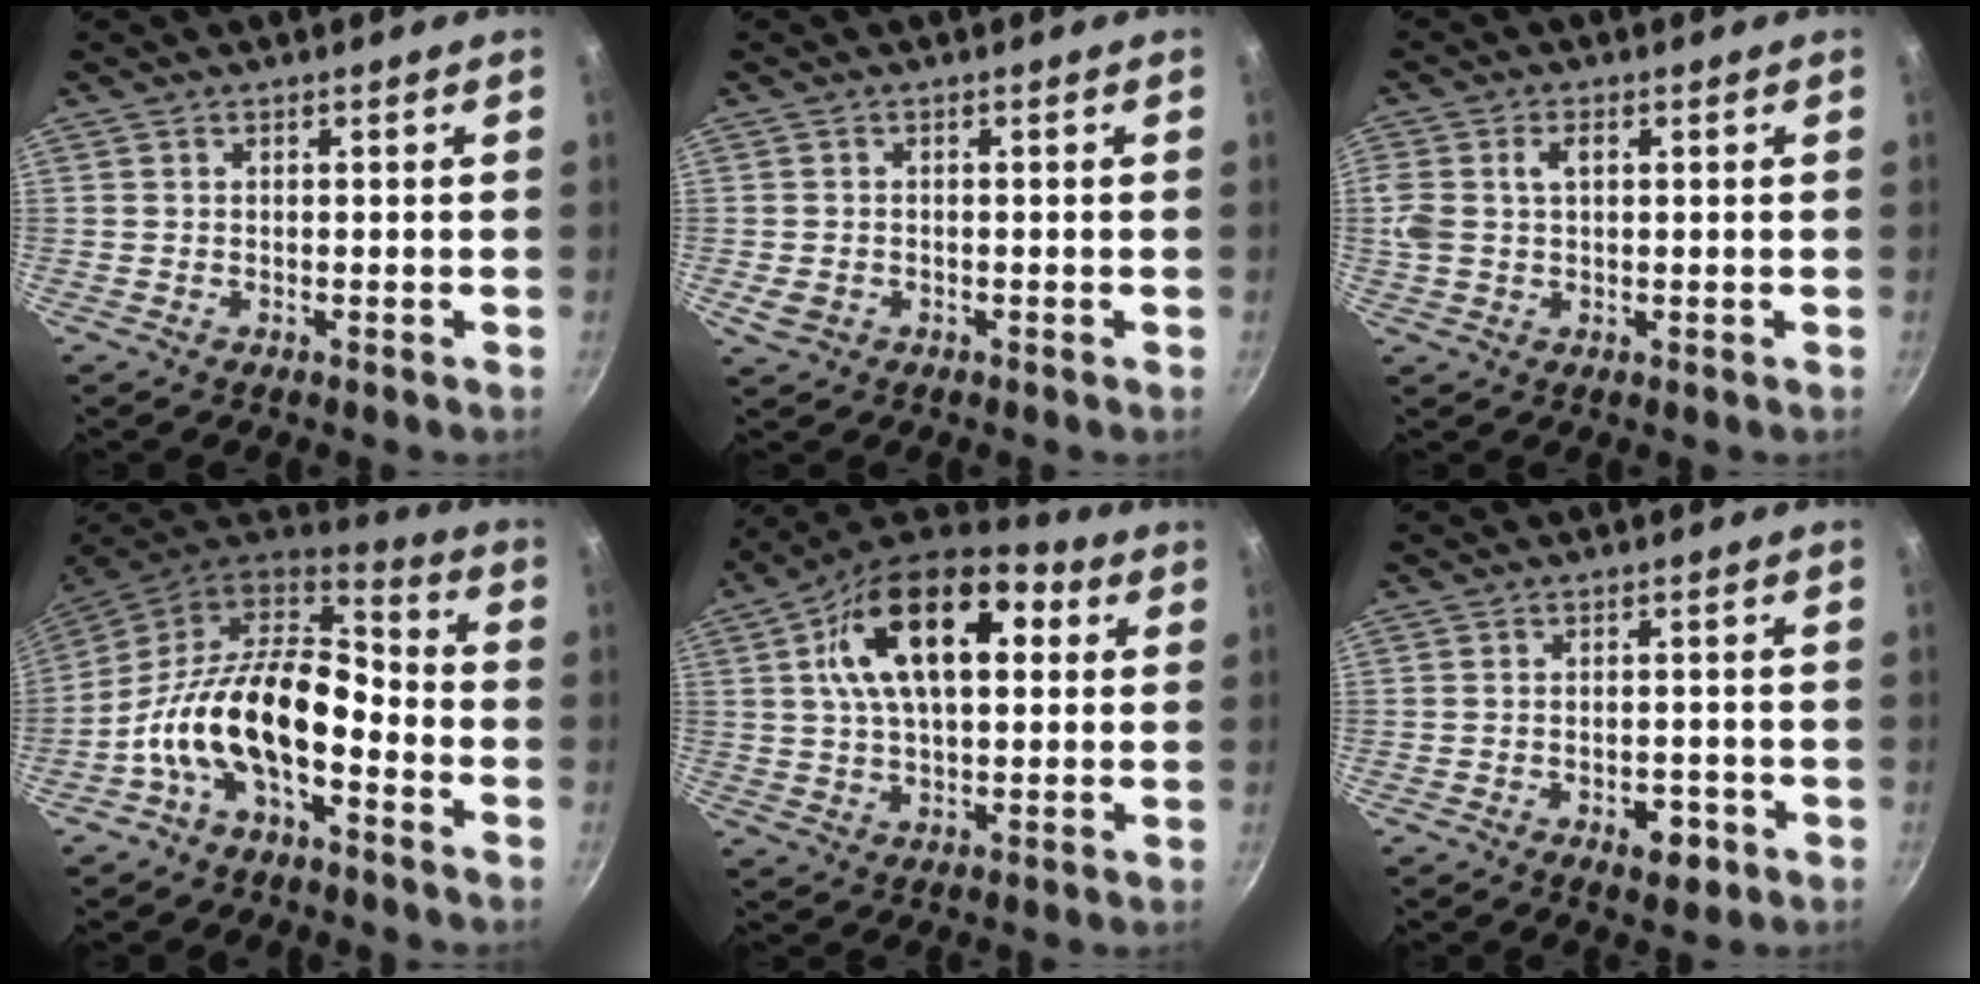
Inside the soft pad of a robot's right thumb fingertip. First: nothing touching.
{"total": 2.6, "force": [-0.8, 2.0, 1.5], "torque": [-0.029, 0.001, -0.012]}
{"total": 5.4, "force": [1.0, 3.5, 4.0], "torque": [-0.071, 0.009, 0.015]}
{"total": 17.0, "force": [-5.3, 9.1, 13.4], "torque": [-0.230, 0.057, -0.115]}
{"total": 20.7, "force": [5.4, 11.6, 16.3], "torque": [-0.259, 0.018, 0.071]}
{"total": 4.9, "force": [-2.2, 2.6, 3.5], "torque": [-0.032, 0.013, -0.026]}